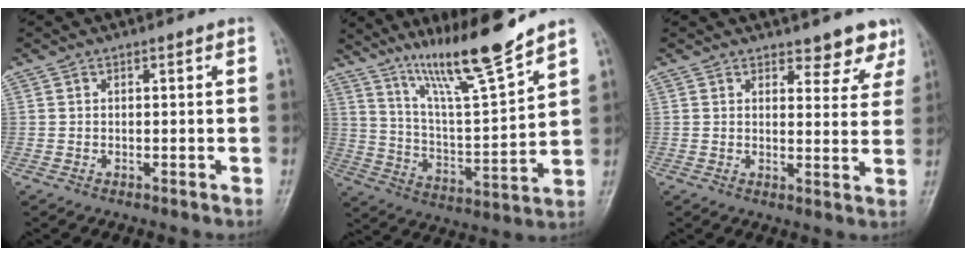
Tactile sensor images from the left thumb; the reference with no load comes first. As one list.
[{"total": 16.0, "force": [12.3, 0.7, 10.1], "torque": [-0.162, -0.075, 0.222]}, {"total": 5.4, "force": [4.6, 2.6, 0.9], "torque": [0.026, -0.029, 0.039]}]